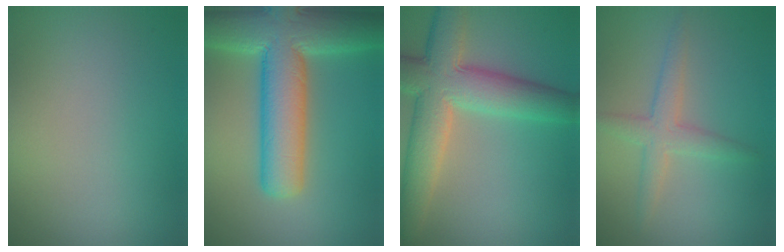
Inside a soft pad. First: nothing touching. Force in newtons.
{"total": 10.9, "press": 10.9, "slide": 0.7}
{"total": 8.7, "press": 8.6, "slide": 0.5}
{"total": 2.7, "press": 2.7, "slide": 0.1}